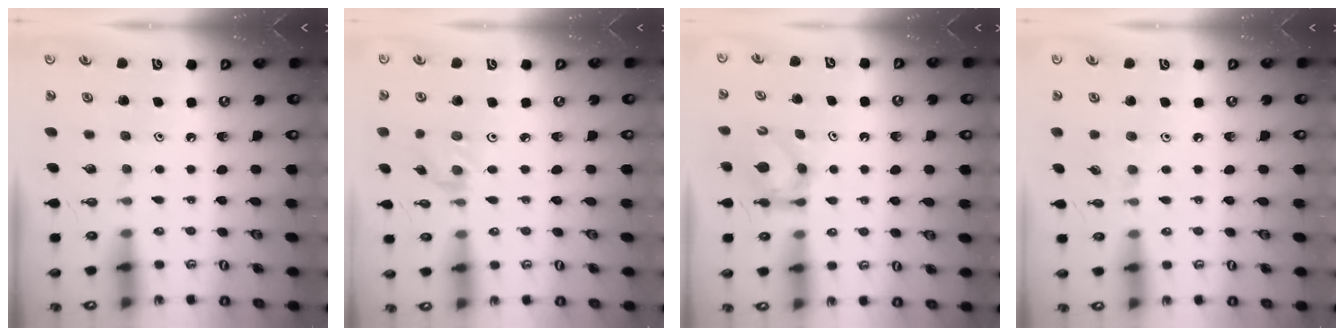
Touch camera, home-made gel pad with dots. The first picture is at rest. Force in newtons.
{"total": 1.2, "press": 1.2, "slide": 0.3}
{"total": 6.0, "press": 6.0, "slide": 0.2}
{"total": 3.7, "press": 3.7, "slide": 0.6}